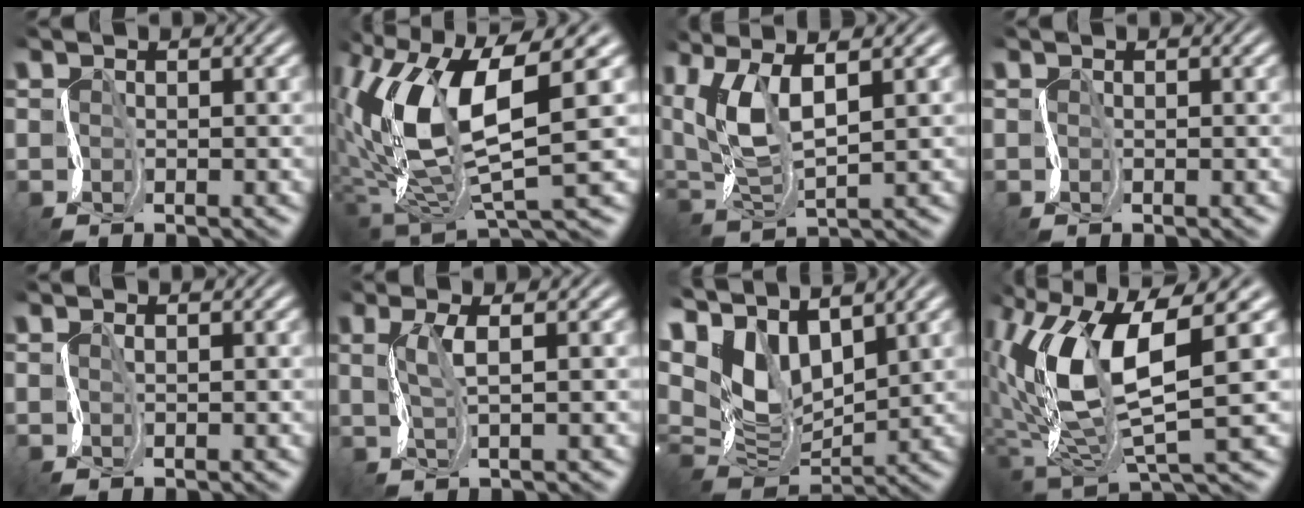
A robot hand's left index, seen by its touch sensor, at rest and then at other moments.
{"total": 10.4, "force": [2.1, 4.4, 9.2], "torque": [-0.202, -0.007, 0.040]}
{"total": 6.3, "force": [3.6, 2.2, 4.7], "torque": [-0.123, 0.015, 0.069]}
{"total": 0.0}
{"total": 0.6, "force": [0.5, -0.1, 0.1], "torque": [0.001, 0.002, 0.011]}
{"total": 1.9, "force": [1.2, 0.0, 1.4], "torque": [-0.034, 0.007, 0.024]}
{"total": 8.1, "force": [5.8, 3.5, 4.4], "torque": [-0.110, 0.012, 0.111]}
{"total": 9.2, "force": [2.0, 3.7, 8.2], "torque": [-0.181, -0.005, 0.043]}